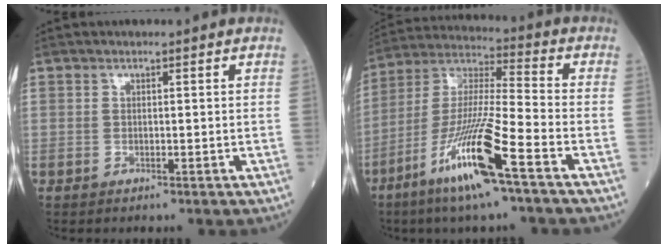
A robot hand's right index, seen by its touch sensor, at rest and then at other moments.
{"total": 15.3, "force": [-8.0, 0.0, 13.0], "torque": [-0.265, -0.029, -0.155]}